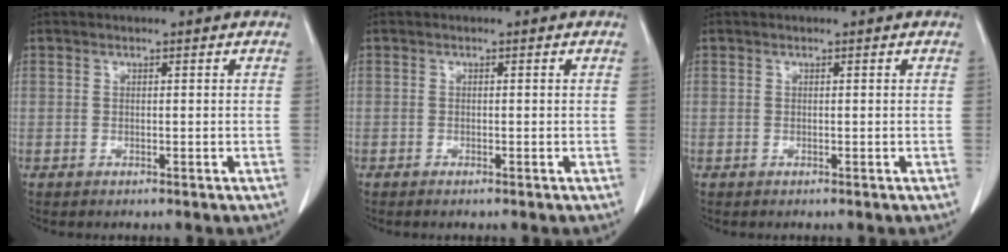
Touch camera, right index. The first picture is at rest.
{"total": 0.5, "force": [-0.4, 0.0, 0.4], "torque": [-0.010, -0.001, -0.007]}
{"total": 0.0}